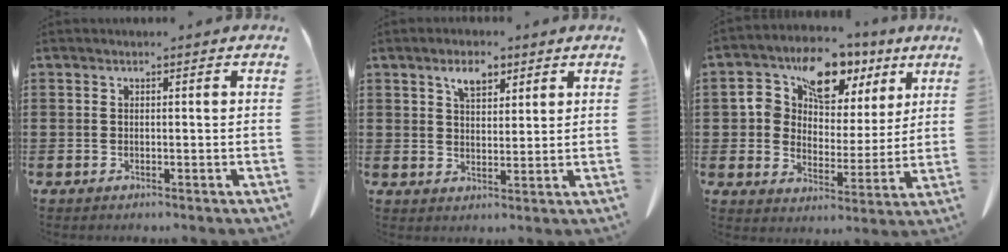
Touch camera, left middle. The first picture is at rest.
{"total": 4.4, "force": [2.9, 2.1, 2.6], "torque": [-0.043, 0.002, 0.048]}
{"total": 11.0, "force": [6.2, 7.1, 5.7], "torque": [-0.112, -0.005, 0.109]}